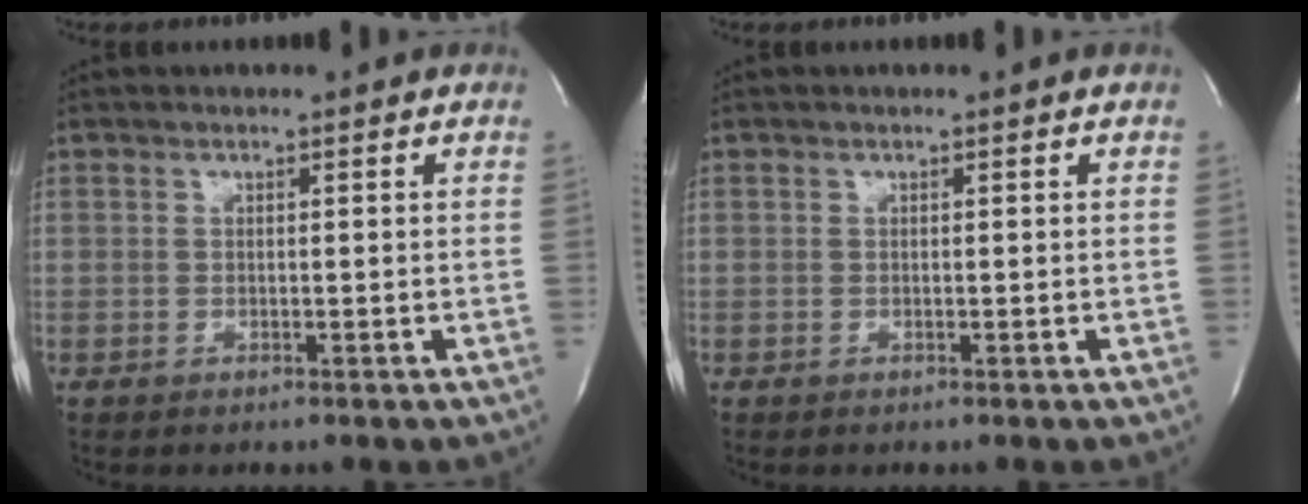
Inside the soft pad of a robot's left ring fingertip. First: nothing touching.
{"total": 0.0}